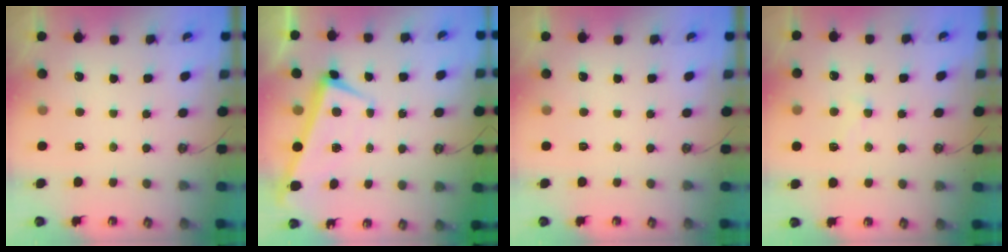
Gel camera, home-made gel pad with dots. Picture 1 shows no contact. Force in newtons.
{"total": 2.0, "press": 1.9, "slide": 0.6}
{"total": 0.0}
{"total": 0.7, "press": 0.6, "slide": 0.4}